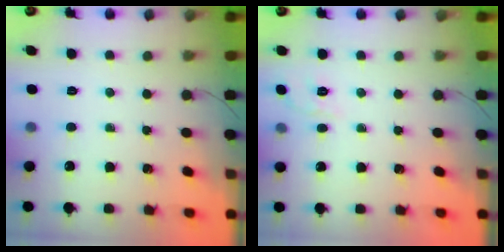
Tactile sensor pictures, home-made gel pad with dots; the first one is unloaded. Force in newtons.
{"total": 5.2, "press": 4.9, "slide": 1.7}